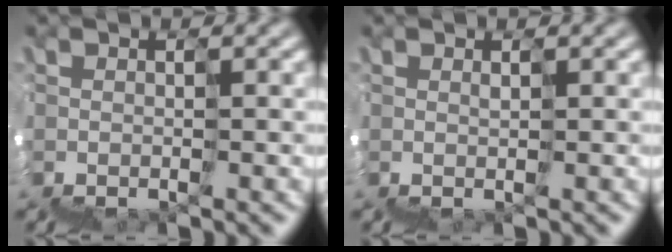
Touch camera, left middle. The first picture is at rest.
{"total": 1.4, "force": [0.7, 0.6, 1.1], "torque": [-0.013, 0.003, 0.013]}